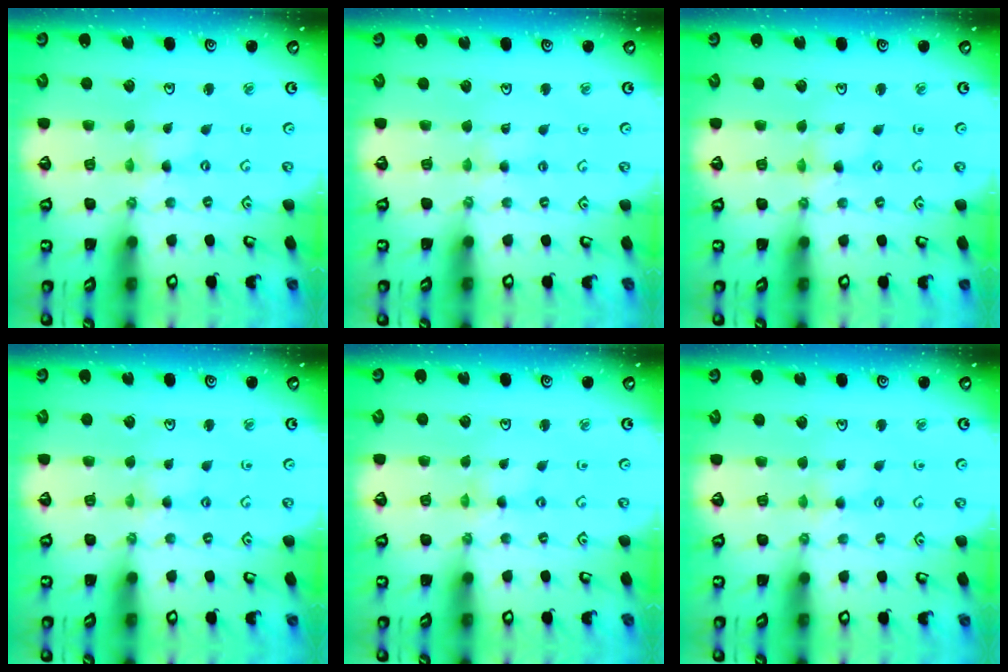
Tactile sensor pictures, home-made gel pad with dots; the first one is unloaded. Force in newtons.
{"total": 2.0, "press": 2.0, "slide": 0.3}
{"total": 1.5, "press": 1.5, "slide": 0.3}
{"total": 2.4, "press": 2.4, "slide": 0.4}
{"total": 0.0}
{"total": 2.2, "press": 2.1, "slide": 0.4}